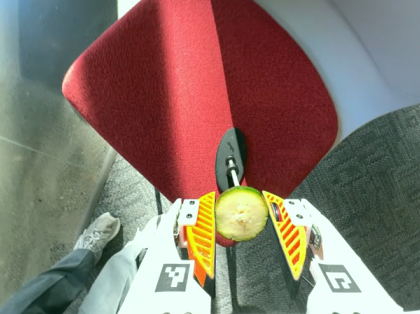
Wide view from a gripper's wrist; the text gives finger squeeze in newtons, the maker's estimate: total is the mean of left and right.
{"total": 5.6, "left": 5.6, "right": 5.5}